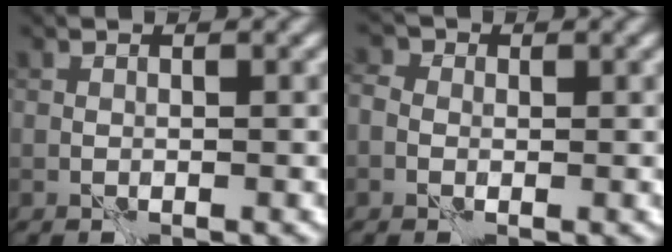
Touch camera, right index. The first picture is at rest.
{"total": 2.1, "force": [0.2, 1.9, 1.0], "torque": [-0.008, 0.009, -0.015]}